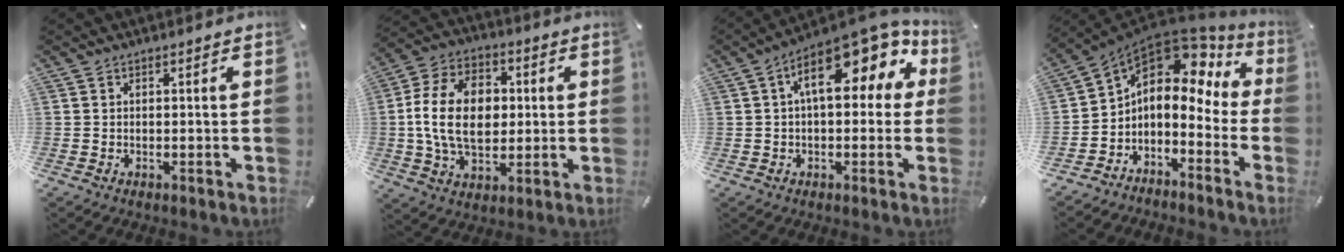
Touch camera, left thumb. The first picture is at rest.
{"total": 16.2, "force": [0.6, 11.4, 11.4], "torque": [-0.243, 0.014, 0.008]}
{"total": 14.9, "force": [6.3, 6.7, 11.8], "torque": [-0.173, -0.031, 0.106]}
{"total": 10.2, "force": [3.7, 7.1, 6.3], "torque": [-0.113, -0.039, 0.057]}